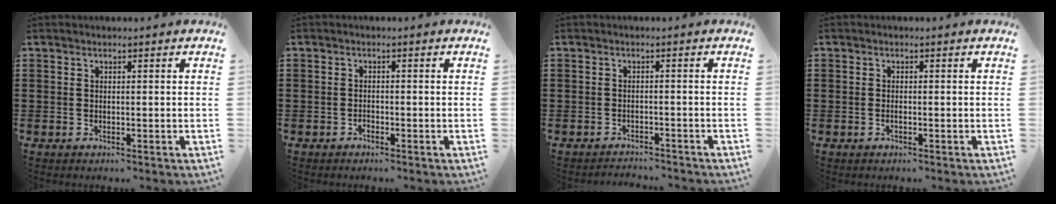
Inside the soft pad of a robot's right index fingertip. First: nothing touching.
{"total": 0.9, "force": [-0.7, 0.4, 0.2], "torque": [-0.007, 0.000, -0.015]}
{"total": 1.9, "force": [-1.9, 0.0, -0.2], "torque": [-0.003, 0.001, -0.043]}
{"total": 0.6, "force": [-0.3, 0.1, 0.5], "torque": [-0.010, -0.003, -0.005]}